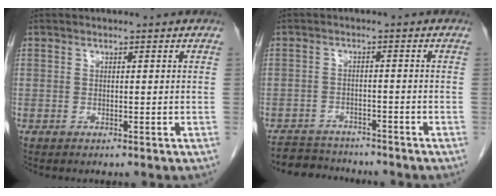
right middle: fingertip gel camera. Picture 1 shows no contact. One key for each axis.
{"total": 6.6, "fx": -6.3, "fy": 1.8, "fz": 0.7, "tx": -0.006, "ty": -0.001, "tz": -0.099}